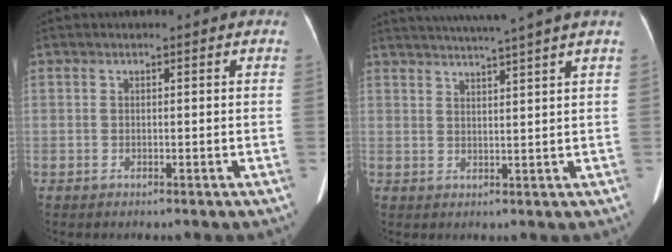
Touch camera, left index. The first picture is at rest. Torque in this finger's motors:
{"motor_torque": [0.45, -1.69, 0.08, 0.08]}